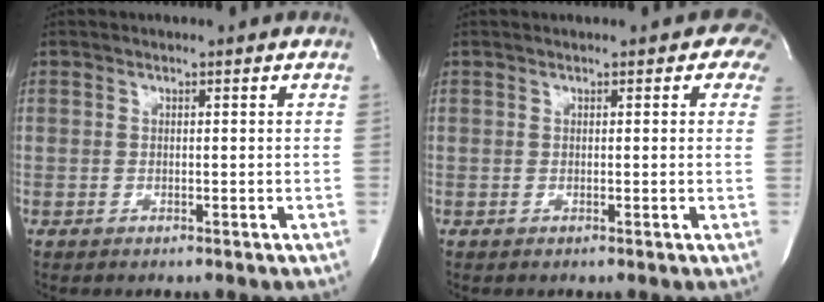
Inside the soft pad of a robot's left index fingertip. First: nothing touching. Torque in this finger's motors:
{"motor_torque": [0.03, -0.21, 0.38, 0.08]}